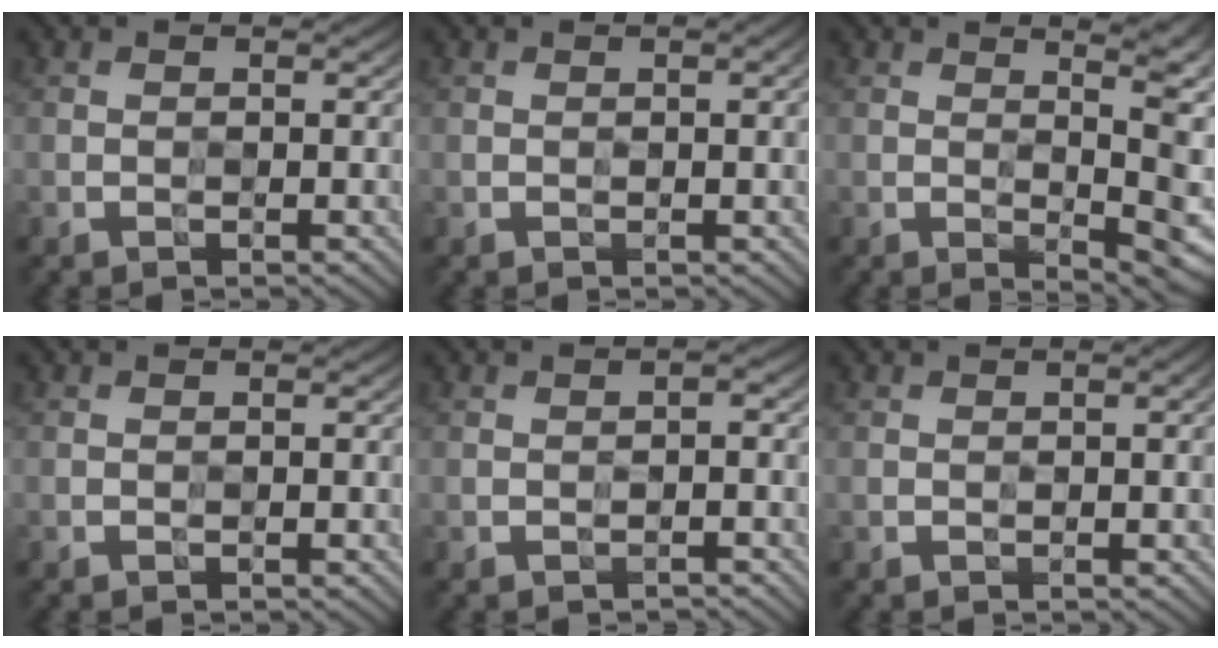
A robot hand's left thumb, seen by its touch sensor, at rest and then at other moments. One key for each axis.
{"total": 1.8, "fx": 0.3, "fy": 0.3, "fz": 1.8, "tx": -0.026, "ty": 0.002, "tz": 0.004}
{"total": 9.7, "fx": 2.2, "fy": 2.6, "fz": 9.0, "tx": -0.101, "ty": 0.015, "tz": 0.042}
{"total": 0.0}
{"total": 1.0, "fx": -0.6, "fy": 0.2, "fz": 0.8, "tx": -0.014, "ty": 0.004, "tz": -0.014}
{"total": 1.5, "fx": 0.3, "fy": 0.2, "fz": 1.5, "tx": -0.022, "ty": 0.002, "tz": 0.003}